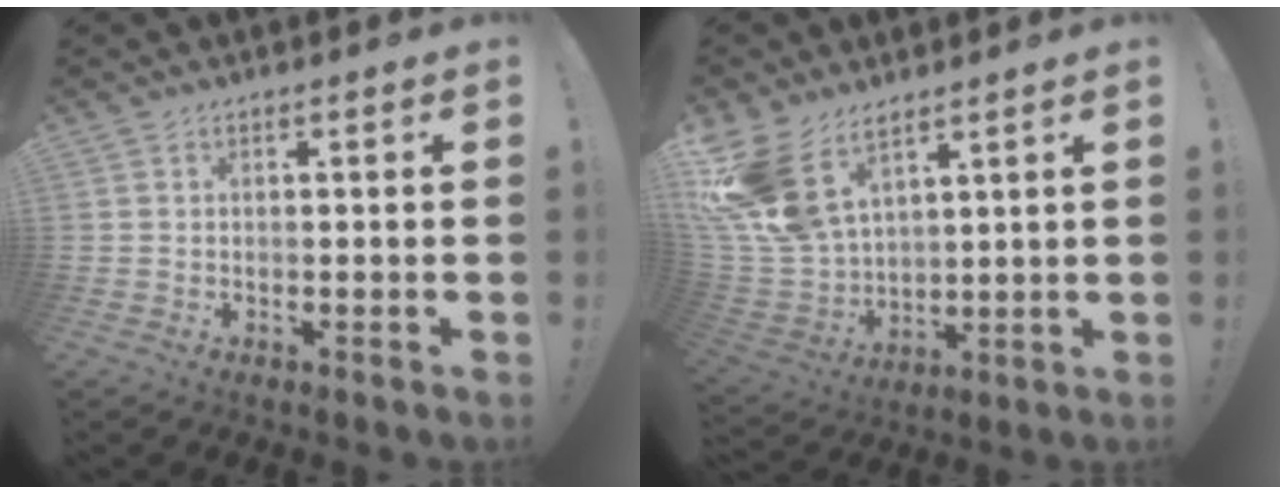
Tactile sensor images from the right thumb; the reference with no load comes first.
{"total": 14.6, "force": [9.2, 8.2, 7.8], "torque": [-0.163, -0.060, 0.178]}